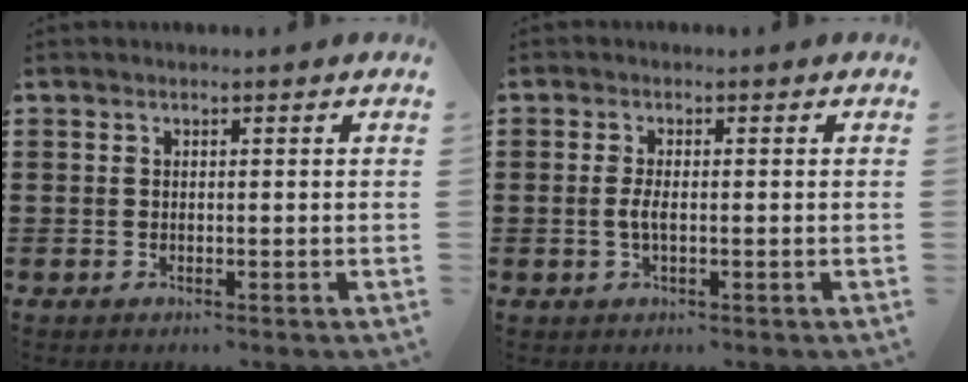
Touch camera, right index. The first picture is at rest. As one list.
[{"total": 2.2, "force": [-0.4, 0.5, 2.1], "torque": [-0.054, -0.006, -0.012]}]